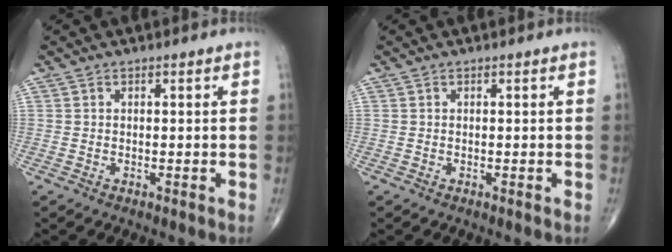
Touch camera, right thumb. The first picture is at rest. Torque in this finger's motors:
{"motor_torque": [0.00, 0.01, -0.02, 0.02, 0.00]}